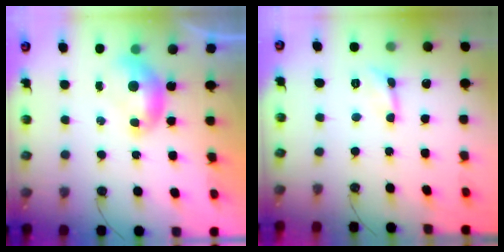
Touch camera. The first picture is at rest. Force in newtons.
{"total": 2.1, "press": 2.1, "slide": 0.5}